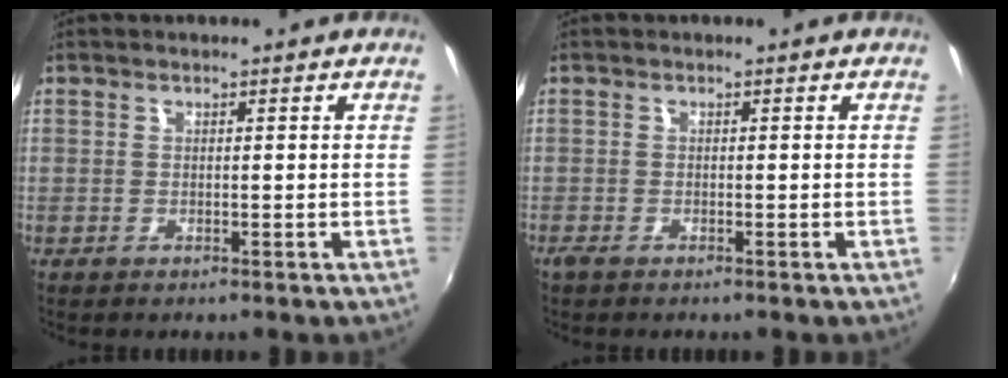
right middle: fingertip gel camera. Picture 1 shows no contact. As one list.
[{"total": 1.1, "force": [-0.8, 0.4, 0.5], "torque": [-0.012, -0.004, -0.018]}]